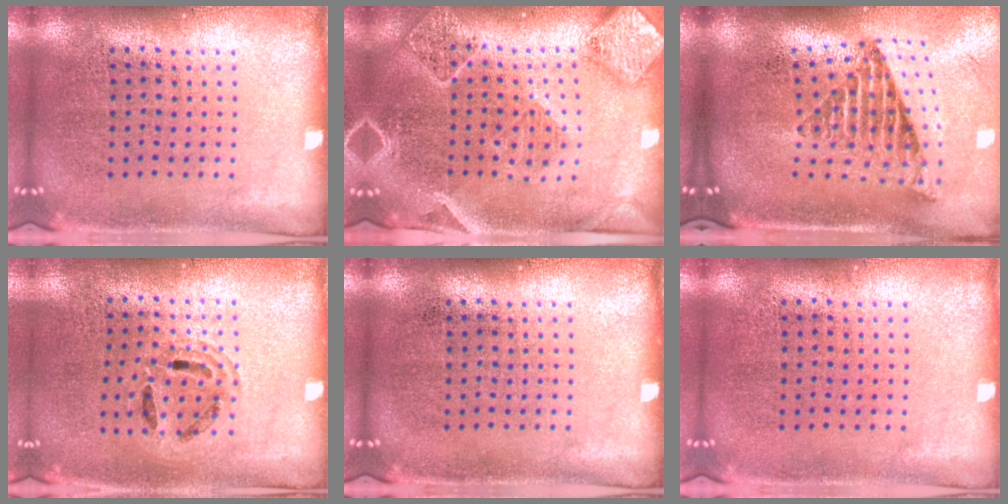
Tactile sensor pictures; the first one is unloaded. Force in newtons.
{"total": 2.4, "press": 2.2, "slide": 0.9}
{"total": 2.7, "press": 1.7, "slide": 2.1}
{"total": 1.1, "press": 1.1, "slide": 0.3}
{"total": 0.0}
{"total": 0.0}